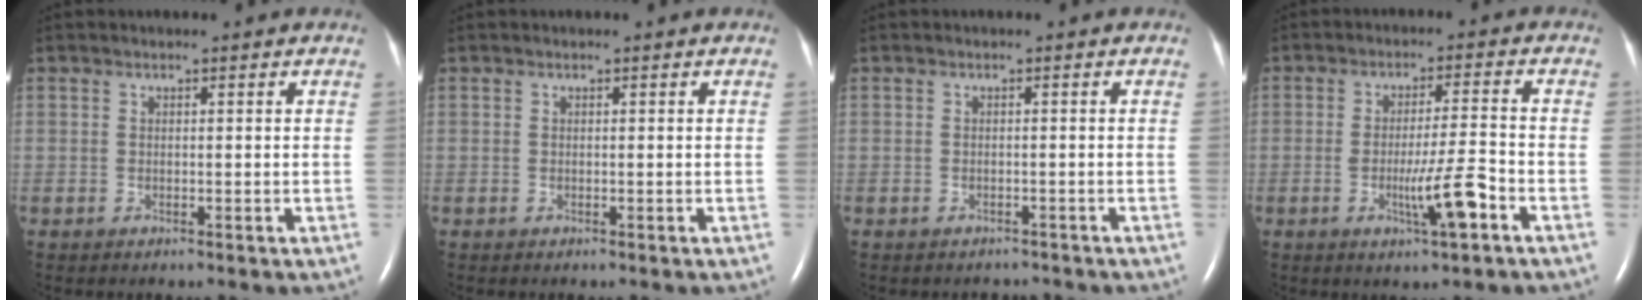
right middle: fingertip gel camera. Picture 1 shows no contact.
{"total": 0.0}
{"total": 1.7, "force": [-1.5, 0.7, -0.2], "torque": [0.003, -0.001, -0.020]}
{"total": 6.9, "force": [-2.9, -0.2, 6.2], "torque": [-0.108, -0.010, -0.051]}